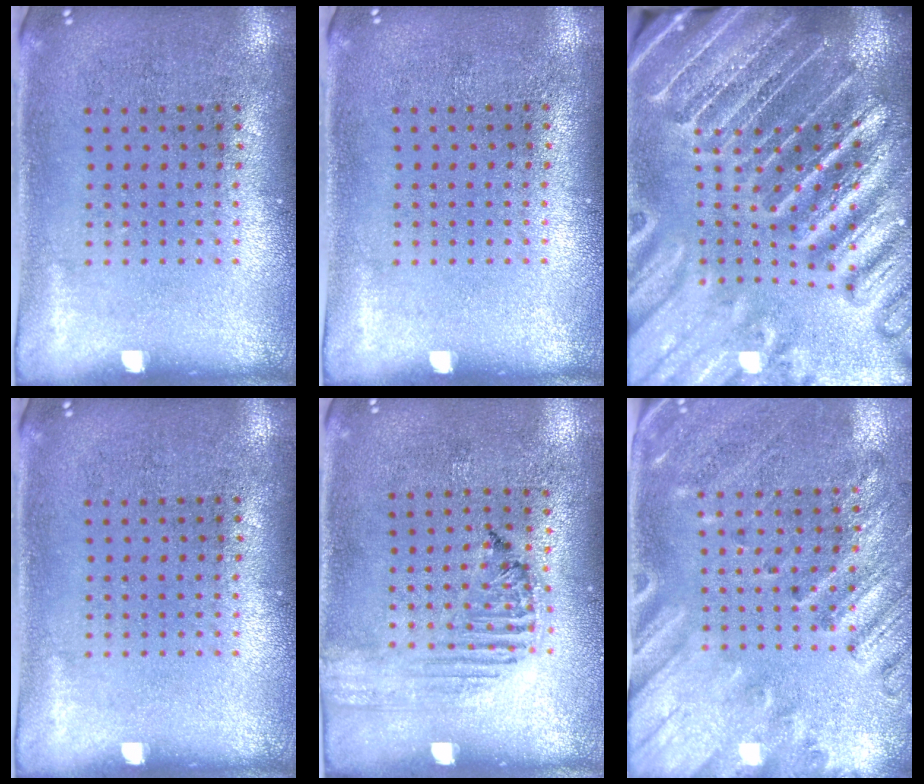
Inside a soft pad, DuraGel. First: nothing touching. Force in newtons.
{"total": 0.0}
{"total": 4.6, "press": 4.2, "slide": 1.8}
{"total": 0.0}
{"total": 1.3, "press": 1.3, "slide": 0.2}
{"total": 2.5, "press": 2.0, "slide": 1.5}